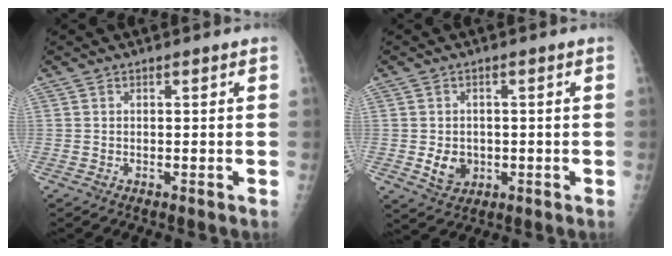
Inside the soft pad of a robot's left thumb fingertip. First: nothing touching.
{"total": 4.8, "force": [-0.7, 3.9, 2.7], "torque": [-0.028, 0.000, 0.000]}